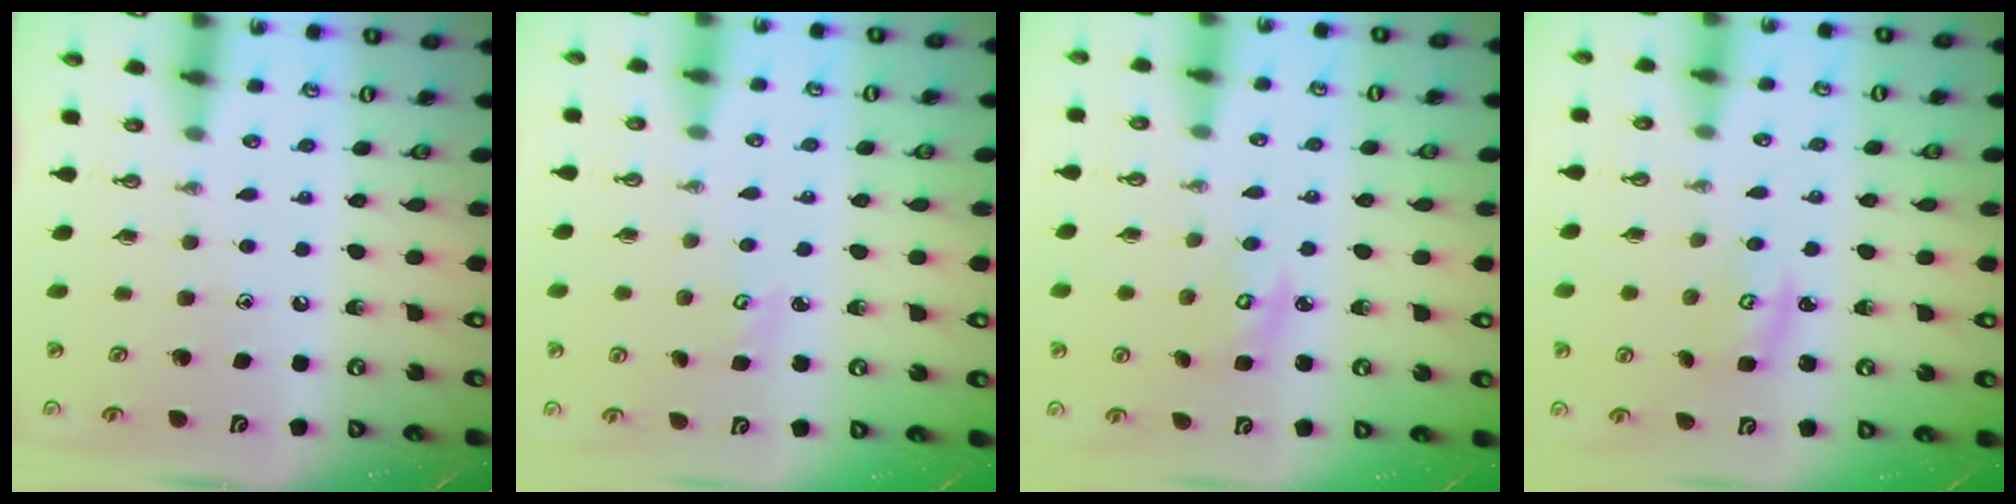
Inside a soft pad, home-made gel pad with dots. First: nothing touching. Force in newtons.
{"total": 2.7, "press": 2.7, "slide": 0.3}
{"total": 3.0, "press": 3.0, "slide": 0.1}
{"total": 2.8, "press": 2.8, "slide": 0.4}